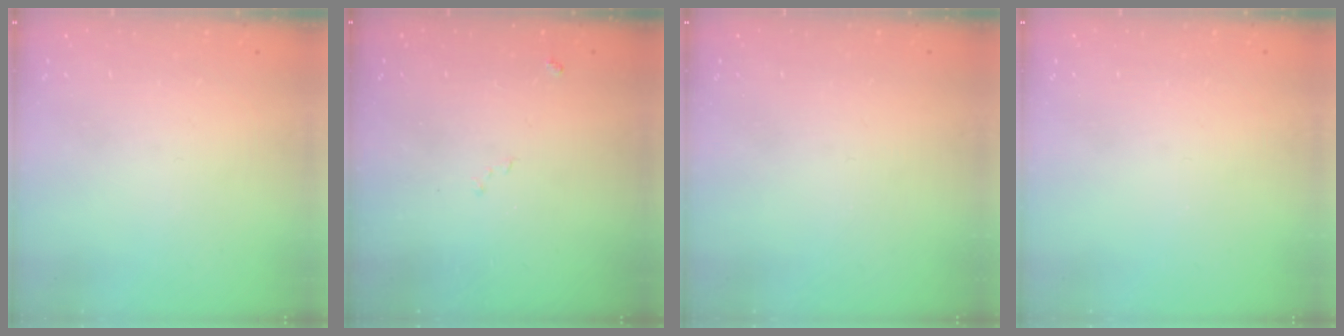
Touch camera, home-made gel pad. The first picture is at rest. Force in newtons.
{"total": 6.5, "press": 6.5, "slide": 0.9}
{"total": 0.0}
{"total": 0.0}